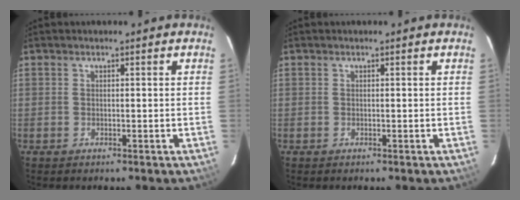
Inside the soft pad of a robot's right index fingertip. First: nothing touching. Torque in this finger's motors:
{"motor_torque": [0.00, 0.00, 0.01, 0.01]}